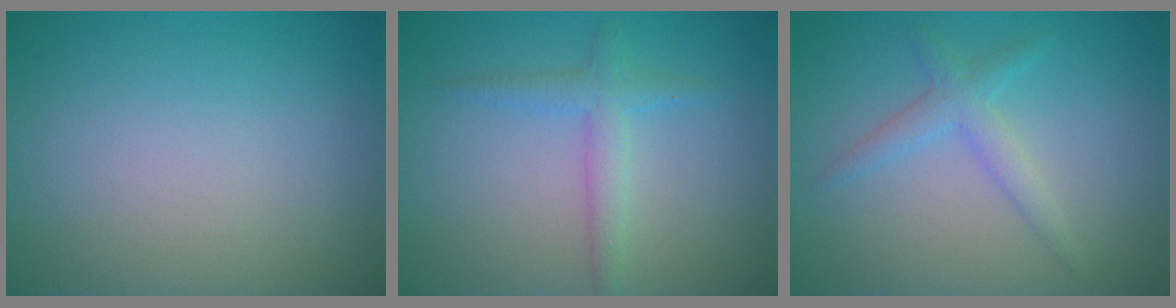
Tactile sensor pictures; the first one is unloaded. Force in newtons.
{"total": 2.3, "press": 2.3, "slide": 0.1}
{"total": 2.2, "press": 2.2, "slide": 0.1}